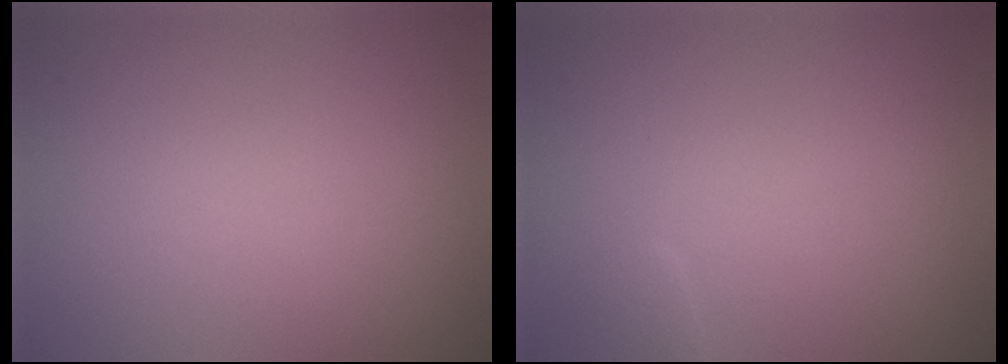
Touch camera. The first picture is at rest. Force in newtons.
{"total": 0.6, "press": 0.6, "slide": 0.1}